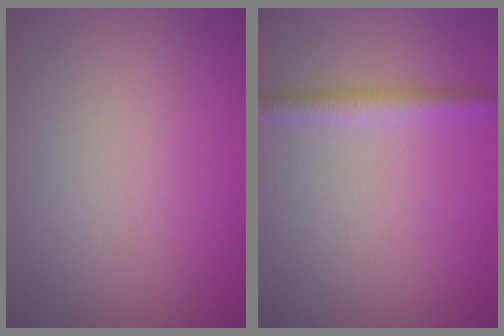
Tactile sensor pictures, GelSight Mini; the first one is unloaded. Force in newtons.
{"total": 2.1, "press": 2.1, "slide": 0.0}